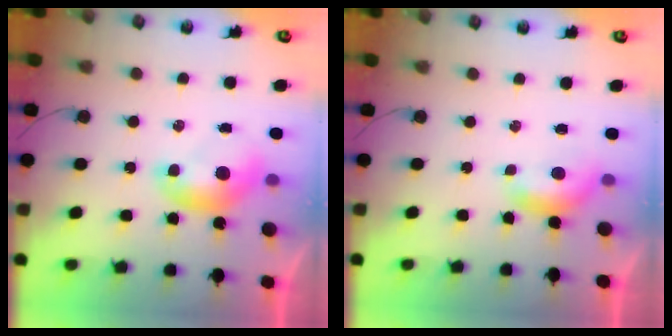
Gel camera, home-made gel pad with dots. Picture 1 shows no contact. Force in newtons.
{"total": 1.2, "press": 1.1, "slide": 0.5}